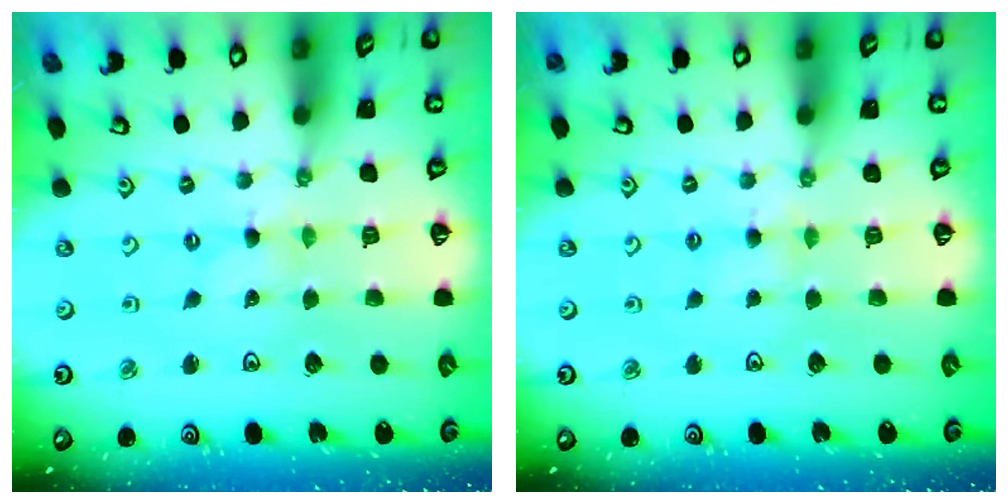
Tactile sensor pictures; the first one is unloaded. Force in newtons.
{"total": 3.0, "press": 2.9, "slide": 0.4}